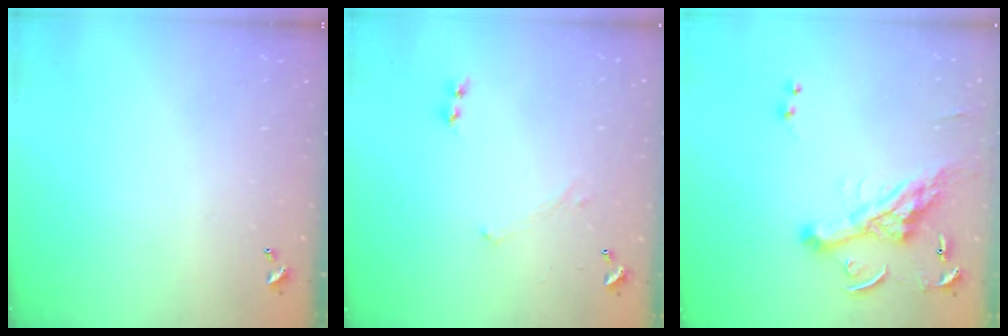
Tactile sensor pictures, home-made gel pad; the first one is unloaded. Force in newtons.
{"total": 0.7, "press": 0.7, "slide": 0.3}
{"total": 8.5, "press": 8.4, "slide": 1.3}